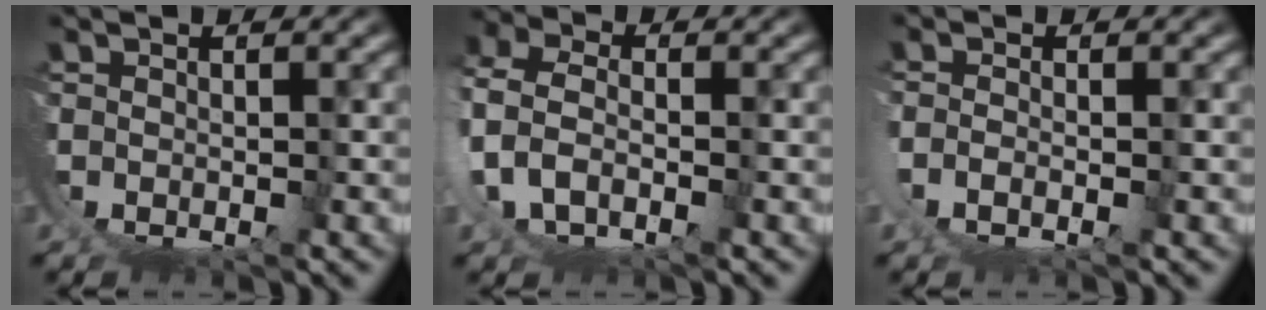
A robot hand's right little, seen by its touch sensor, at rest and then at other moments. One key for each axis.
{"total": 3.6, "fx": -0.3, "fy": 1.9, "fz": 3.0, "tx": -0.088, "ty": -0.014, "tz": 0.002}
{"total": 1.7, "fx": -0.4, "fy": -0.4, "fz": 1.6, "tx": -0.036, "ty": -0.008, "tz": -0.001}